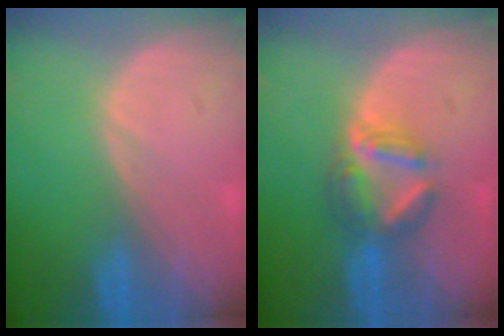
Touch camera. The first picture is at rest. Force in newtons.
{"total": 5.9, "press": 5.4, "slide": 2.3}